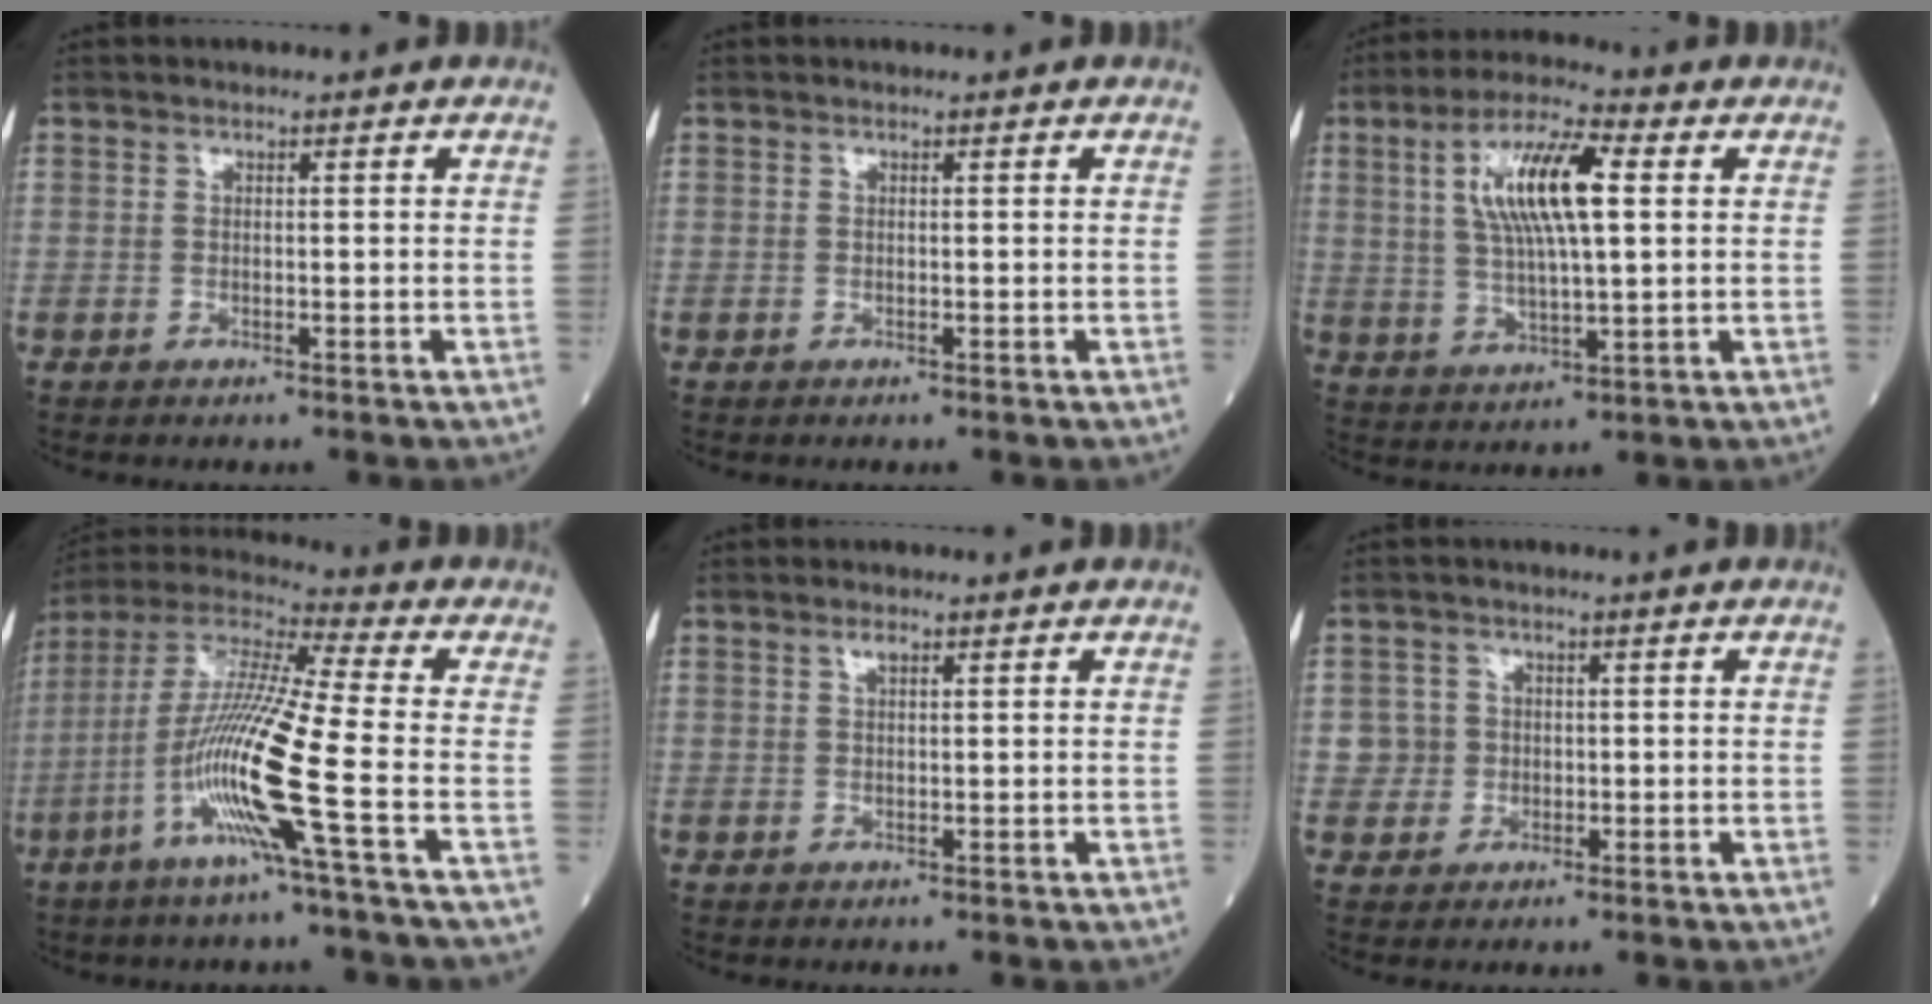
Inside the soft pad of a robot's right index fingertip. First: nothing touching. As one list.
[{"total": 0.0}, {"total": 11.7, "force": [2.9, 2.5, 11.1], "torque": [-0.218, 0.015, 0.053]}, {"total": 14.9, "force": [-5.1, -1.3, 13.9], "torque": [-0.286, -0.009, -0.107]}, {"total": 0.9, "force": [0.6, 0.2, 0.5], "torque": [-0.011, 0.007, 0.014]}, {"total": 3.0, "force": [0.1, 3.0, -0.2], "torque": [0.017, 0.009, 0.003]}]